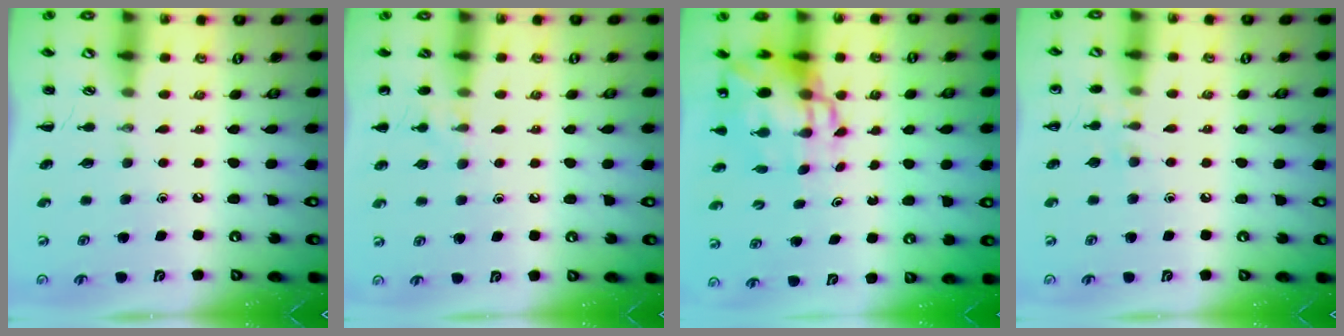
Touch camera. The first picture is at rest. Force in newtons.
{"total": 7.4, "press": 7.0, "slide": 2.1}
{"total": 8.6, "press": 8.3, "slide": 2.3}
{"total": 5.8, "press": 5.5, "slide": 1.7}